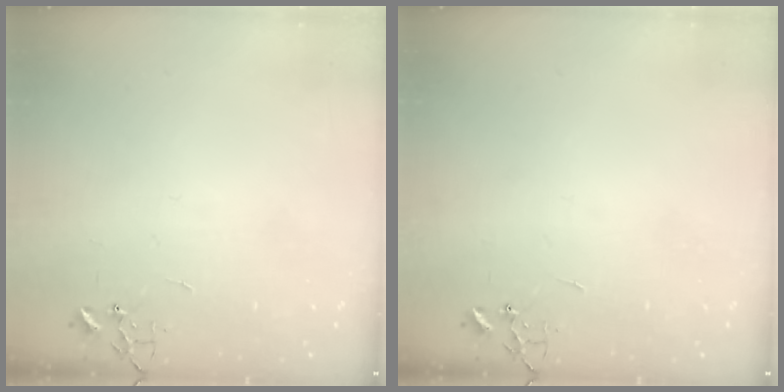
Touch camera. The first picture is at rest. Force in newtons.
{"total": 0.0}